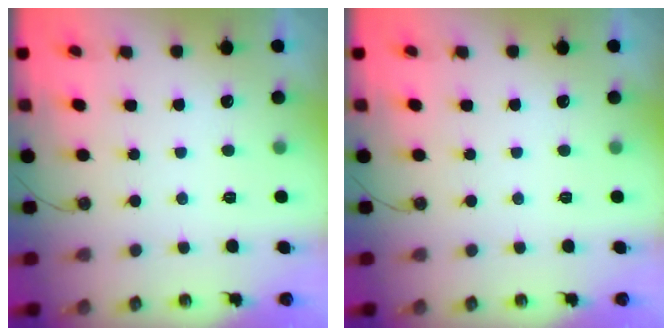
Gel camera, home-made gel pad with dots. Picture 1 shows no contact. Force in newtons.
{"total": 0.0}